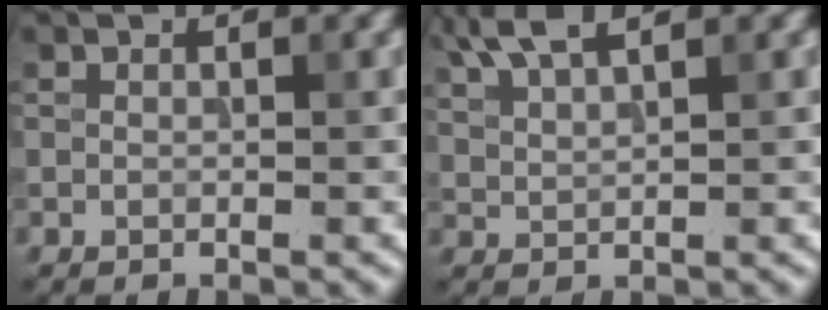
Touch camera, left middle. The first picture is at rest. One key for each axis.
{"total": 3.8, "fx": 2.9, "fy": 0.8, "fz": 2.3, "tx": -0.051, "ty": 0.012, "tz": 0.060}